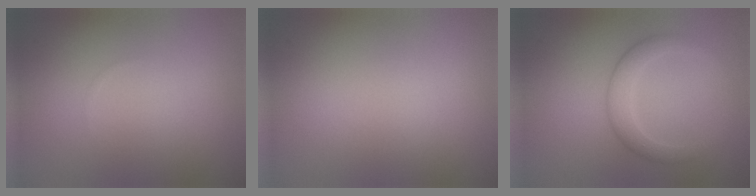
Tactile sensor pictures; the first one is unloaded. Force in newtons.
{"total": 0.0}
{"total": 2.6, "press": 2.6, "slide": 0.1}